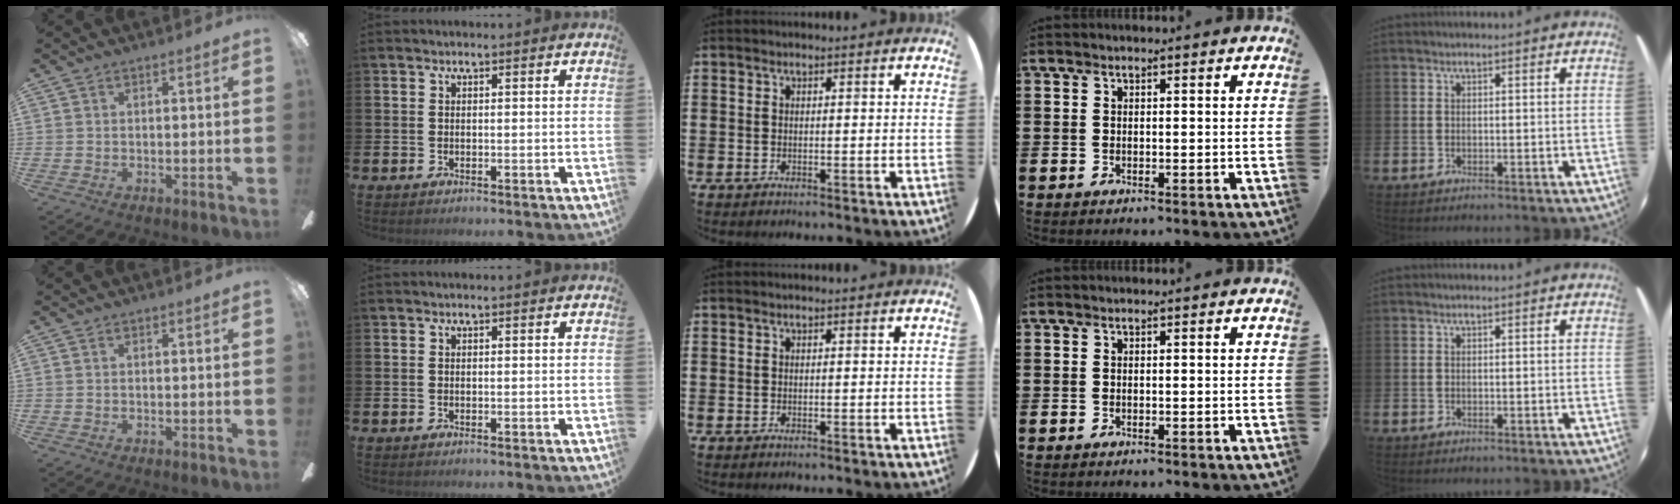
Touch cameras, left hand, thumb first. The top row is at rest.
{}